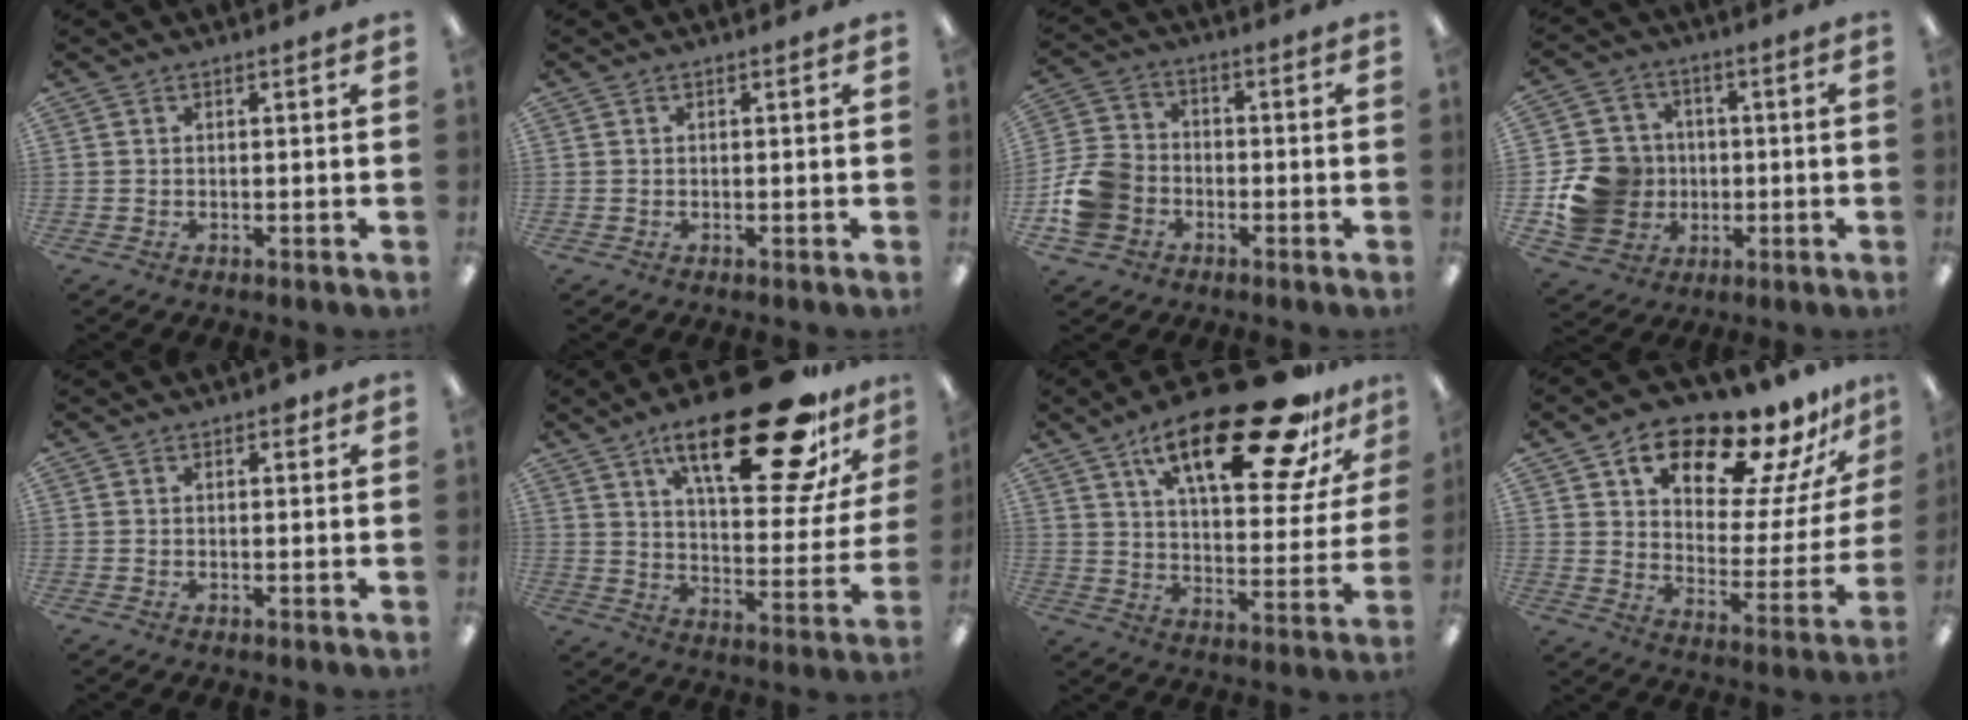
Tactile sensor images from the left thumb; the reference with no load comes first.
{"total": 0.0}
{"total": 10.6, "force": [-3.9, 8.6, 4.7], "torque": [-0.096, 0.042, -0.069]}
{"total": 13.7, "force": [-2.5, 12.5, 4.9], "torque": [-0.093, 0.028, -0.033]}
{"total": 1.2, "force": [0.6, 0.7, 0.8], "torque": [-0.008, 0.000, 0.009]}
{"total": 27.7, "force": [16.9, 9.3, 19.8], "torque": [-0.281, -0.100, 0.265]}
{"total": 26.3, "force": [16.6, 9.0, 18.3], "torque": [-0.275, -0.098, 0.265]}
{"total": 18.6, "force": [14.6, 6.3, 9.6], "torque": [-0.152, -0.111, 0.242]}